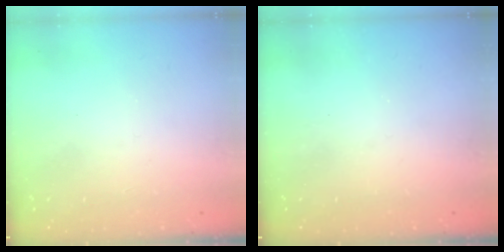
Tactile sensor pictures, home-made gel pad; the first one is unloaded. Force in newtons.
{"total": 0.0}